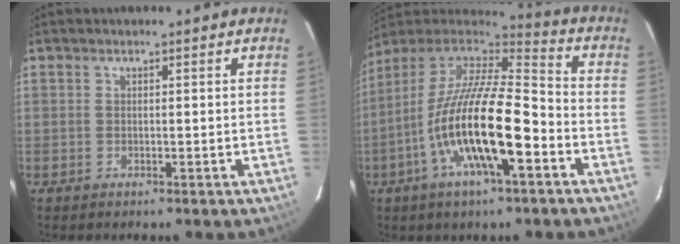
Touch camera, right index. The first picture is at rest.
{"total": 20.1, "force": [-7.3, 5.2, 18.0], "torque": [-0.331, -0.024, -0.141]}